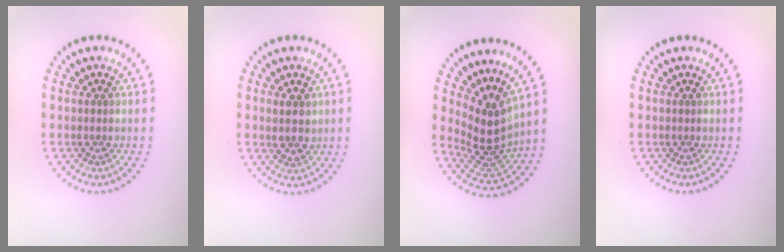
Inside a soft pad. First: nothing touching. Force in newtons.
{"total": 2.4, "press": 2.2, "slide": 1.0}
{"total": 4.2, "press": 2.9, "slide": 3.0}
{"total": 0.0}